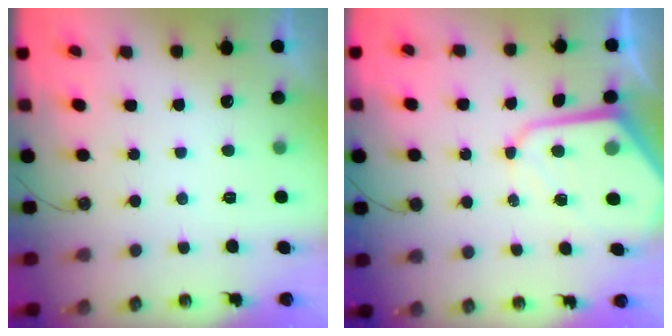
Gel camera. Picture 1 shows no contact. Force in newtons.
{"total": 9.6, "press": 9.5, "slide": 0.7}